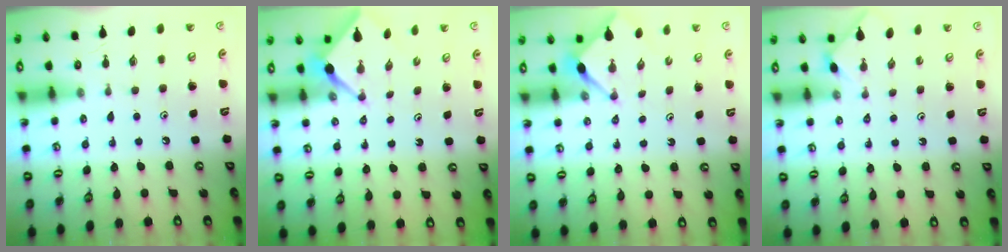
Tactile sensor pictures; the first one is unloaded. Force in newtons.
{"total": 2.4, "press": 2.4, "slide": 0.3}
{"total": 2.8, "press": 2.8, "slide": 0.3}
{"total": 0.0}